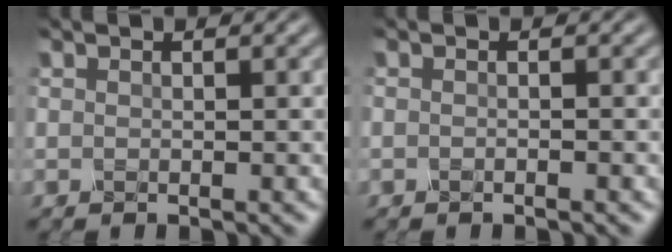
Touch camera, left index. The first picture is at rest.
{"total": 0.7, "force": [-0.5, 0.2, 0.5], "torque": [-0.007, -0.001, -0.014]}